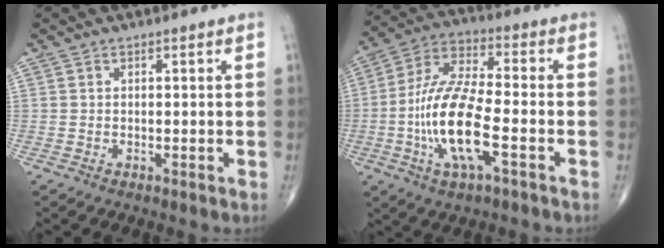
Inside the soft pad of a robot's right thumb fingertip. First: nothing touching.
{"total": 15.8, "force": [-4.3, 5.1, 14.3], "torque": [-0.295, 0.027, -0.082]}